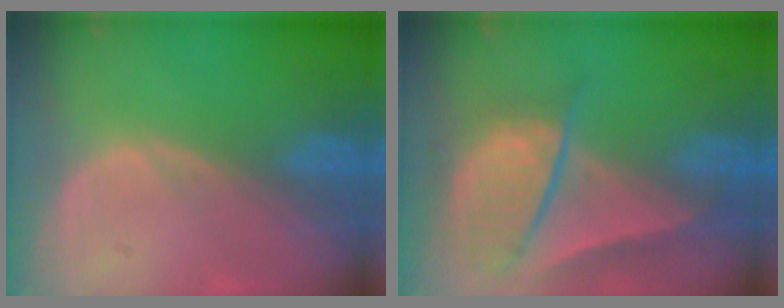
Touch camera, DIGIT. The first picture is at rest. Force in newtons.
{"total": 9.6, "press": 8.2, "slide": 5.0}